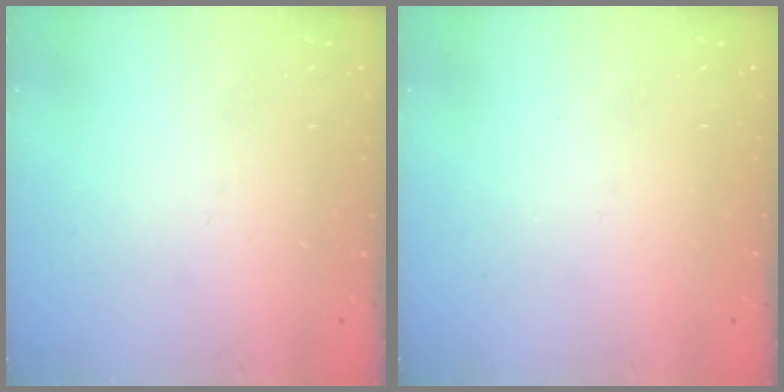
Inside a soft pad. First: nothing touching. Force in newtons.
{"total": 0.0}